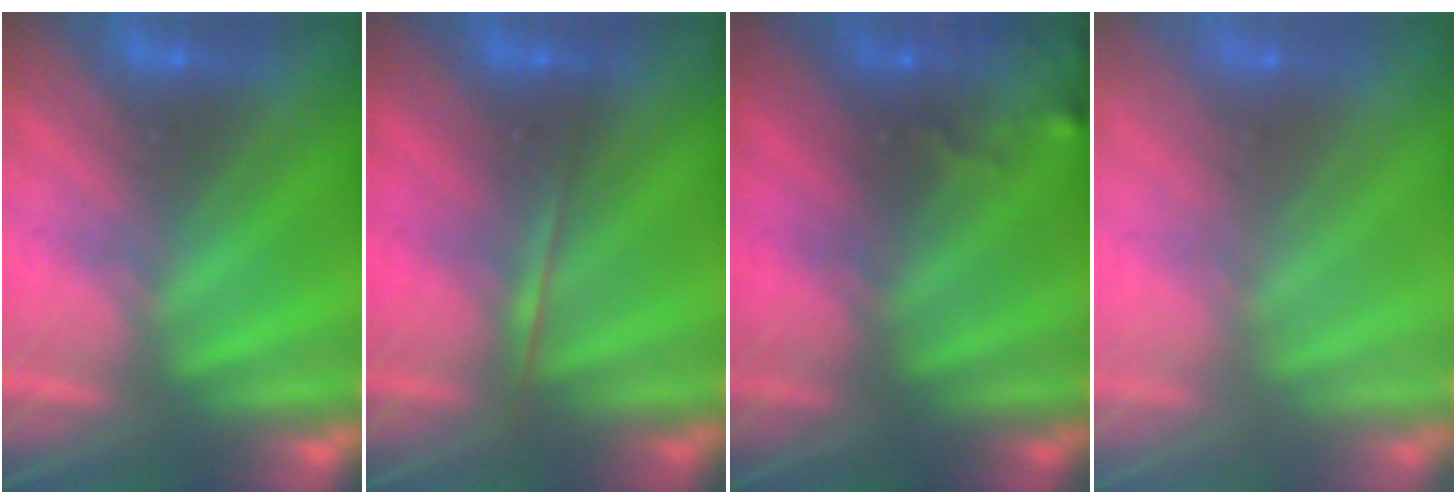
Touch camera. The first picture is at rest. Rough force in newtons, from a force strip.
{"total": 1.7}
{"total": 6.1}
{"total": 8.6}